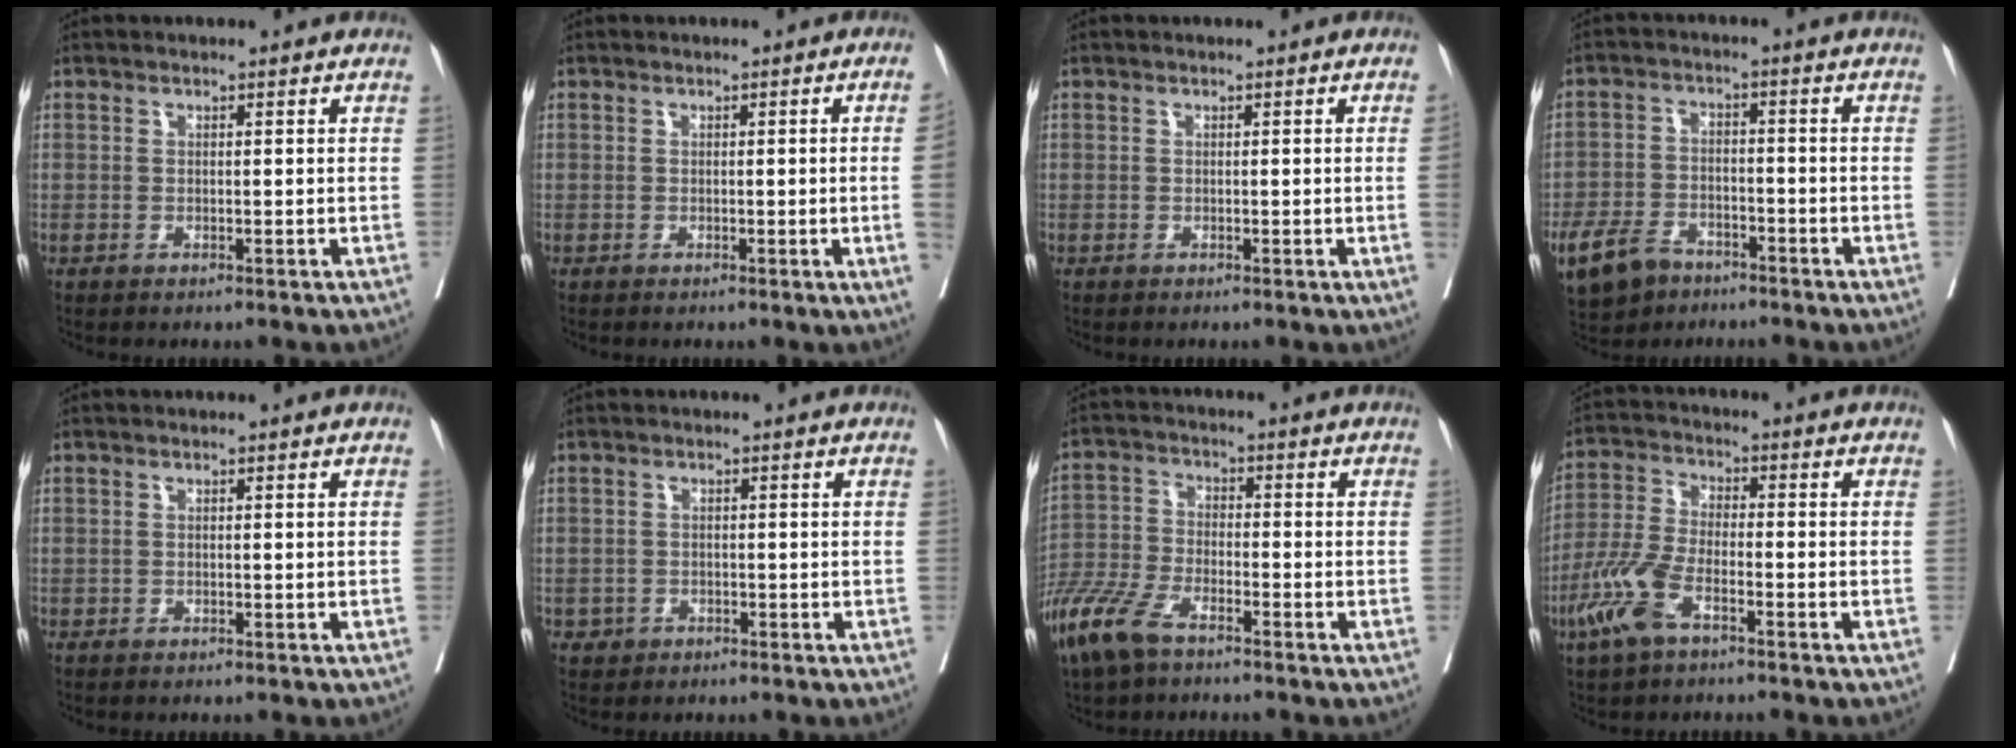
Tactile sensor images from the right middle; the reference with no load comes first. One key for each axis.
{"total": 3.8, "fx": -0.3, "fy": -1.4, "fz": 3.5, "tx": -0.052, "ty": -0.009, "tz": 0.000}
{"total": 1.6, "fx": -0.2, "fy": -0.7, "fz": 1.4, "tx": -0.021, "ty": -0.003, "tz": 0.000}
{"total": 9.1, "fx": -6.1, "fy": 5.5, "fz": 4.1, "tx": -0.085, "ty": -0.003, "tz": -0.104}
{"total": 0.0}
{"total": 1.5, "fx": -0.8, "fy": 1.3, "fz": 0.1, "tx": -0.002, "ty": 0.005, "tz": -0.011}
{"total": 9.1, "fx": -6.5, "fy": 3.0, "fz": 5.7, "tx": -0.135, "ty": -0.018, "tz": -0.131}
{"total": 7.9, "fx": -4.4, "fy": 2.7, "fz": 6.0, "tx": -0.144, "ty": -0.009, "tz": -0.093}